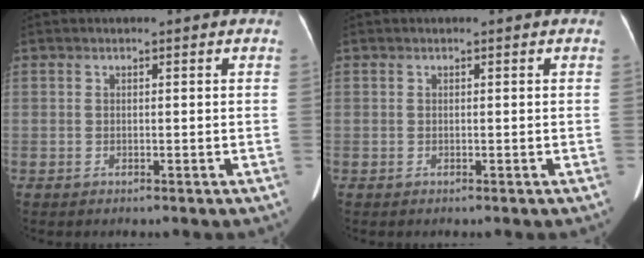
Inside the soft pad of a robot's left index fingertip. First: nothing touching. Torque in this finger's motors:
{"motor_torque": [-0.02, -0.01, 0.00, 0.00]}